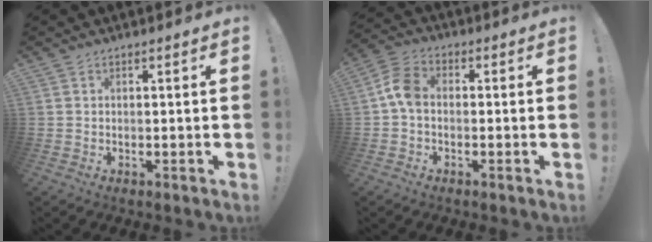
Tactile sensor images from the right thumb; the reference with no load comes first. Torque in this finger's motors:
{"motor_torque": [1.16, 1.03, 0.79, -0.37, 0.31]}